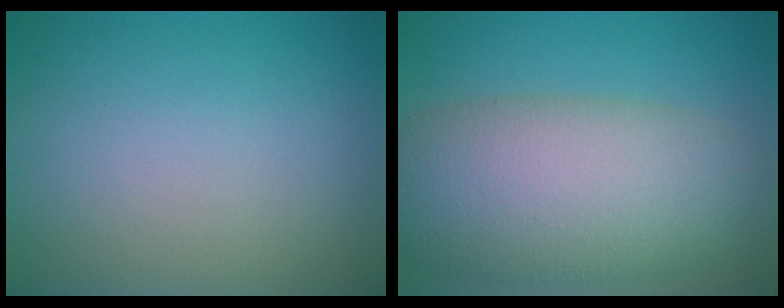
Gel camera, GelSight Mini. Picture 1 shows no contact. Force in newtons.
{"total": 10.7, "press": 10.6, "slide": 0.4}